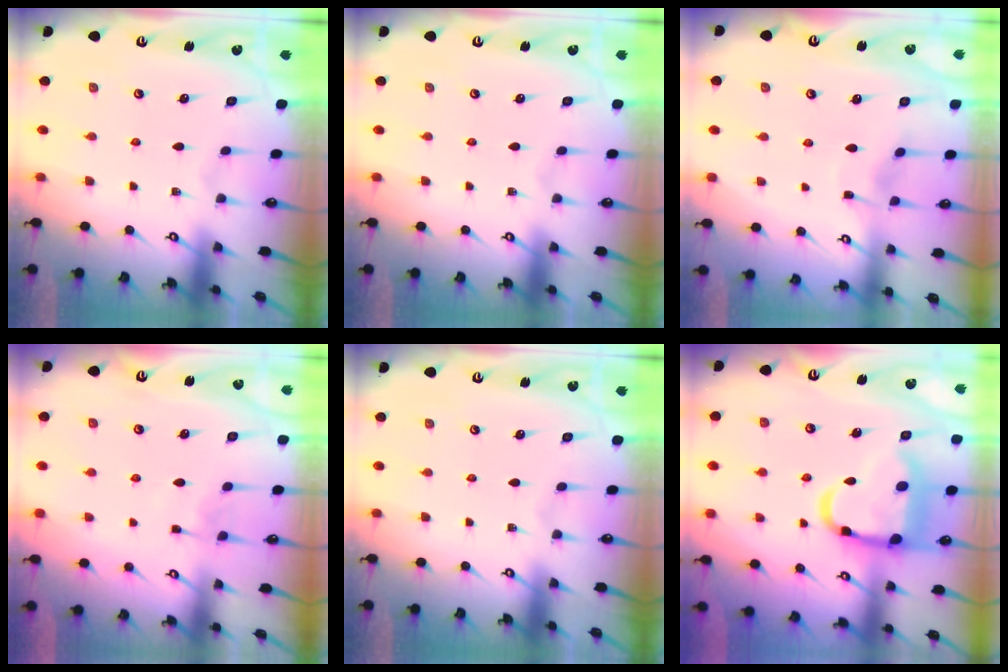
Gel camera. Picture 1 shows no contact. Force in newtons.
{"total": 0.0}
{"total": 3.3, "press": 3.3, "slide": 0.4}
{"total": 3.4, "press": 3.3, "slide": 0.6}
{"total": 0.0}
{"total": 16.5, "press": 16.4, "slide": 1.7}